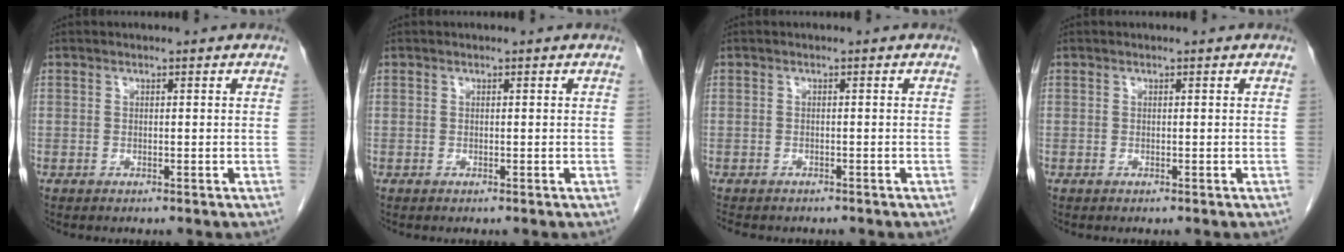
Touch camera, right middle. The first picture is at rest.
{"total": 0.0}
{"total": 5.3, "force": [-4.5, 2.1, 1.9], "torque": [-0.029, -0.005, -0.059]}
{"total": 0.0}